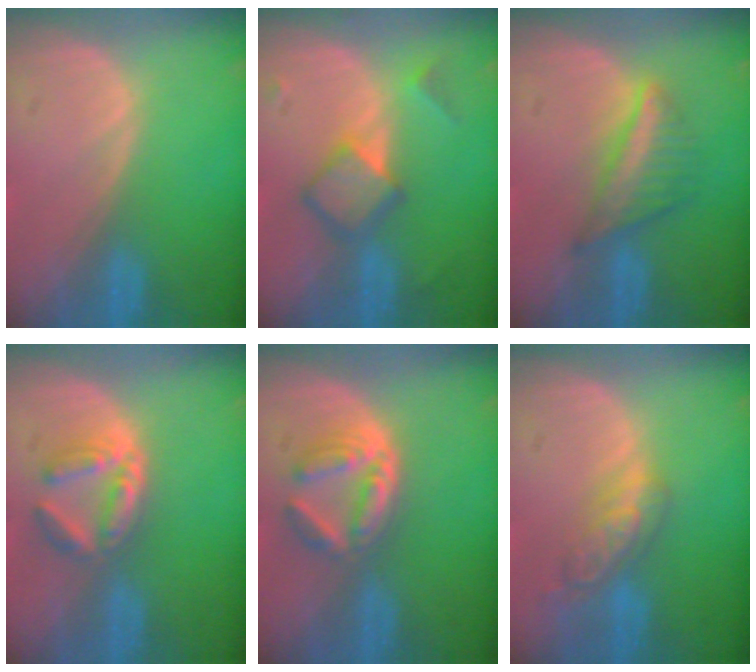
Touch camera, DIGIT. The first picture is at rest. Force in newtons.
{"total": 5.2, "press": 5.2, "slide": 0.1}
{"total": 5.6, "press": 5.5, "slide": 1.1}
{"total": 5.1, "press": 4.9, "slide": 1.3}
{"total": 6.3, "press": 5.4, "slide": 3.1}
{"total": 5.7, "press": 4.9, "slide": 2.9}